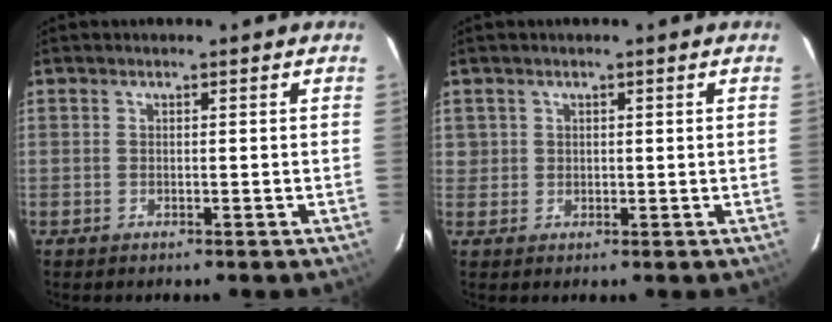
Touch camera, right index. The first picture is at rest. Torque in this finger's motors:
{"motor_torque": [-0.06, 0.08, 0.05, 0.00]}